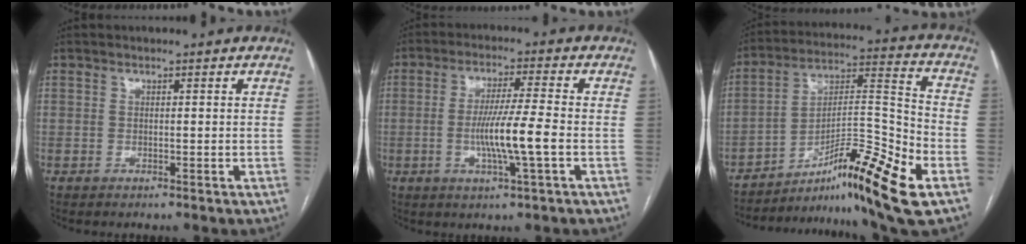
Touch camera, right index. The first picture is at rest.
{"total": 8.3, "force": [-1.8, -0.5, 8.1], "torque": [-0.153, -0.006, -0.034]}
{"total": 17.3, "force": [-10.2, 0.2, 13.9], "torque": [-0.223, 0.004, -0.162]}